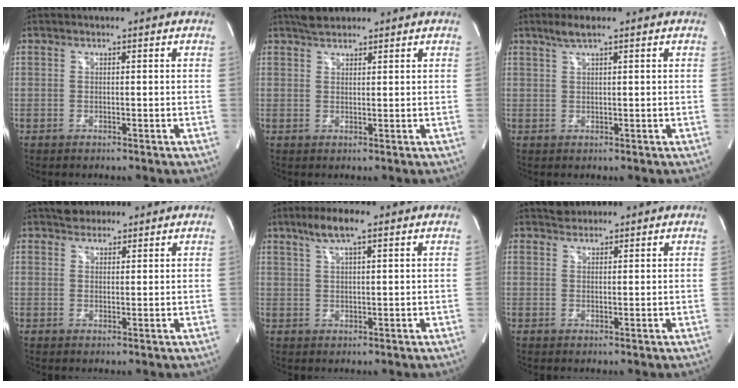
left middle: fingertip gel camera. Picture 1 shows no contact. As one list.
[{"total": 3.0, "force": [2.6, 1.1, 1.0], "torque": [-0.023, 0.013, 0.044]}, {"total": 2.5, "force": [1.7, 0.1, 1.8], "torque": [-0.045, 0.006, 0.036]}, {"total": 3.1, "force": [2.5, 1.7, 0.7], "torque": [-0.013, 0.014, 0.039]}, {"total": 5.1, "force": [3.2, 0.5, 3.9], "torque": [-0.083, 0.012, 0.059]}, {"total": 1.6, "force": [1.4, 0.7, -0.2], "torque": [-0.001, 0.009, 0.023]}]